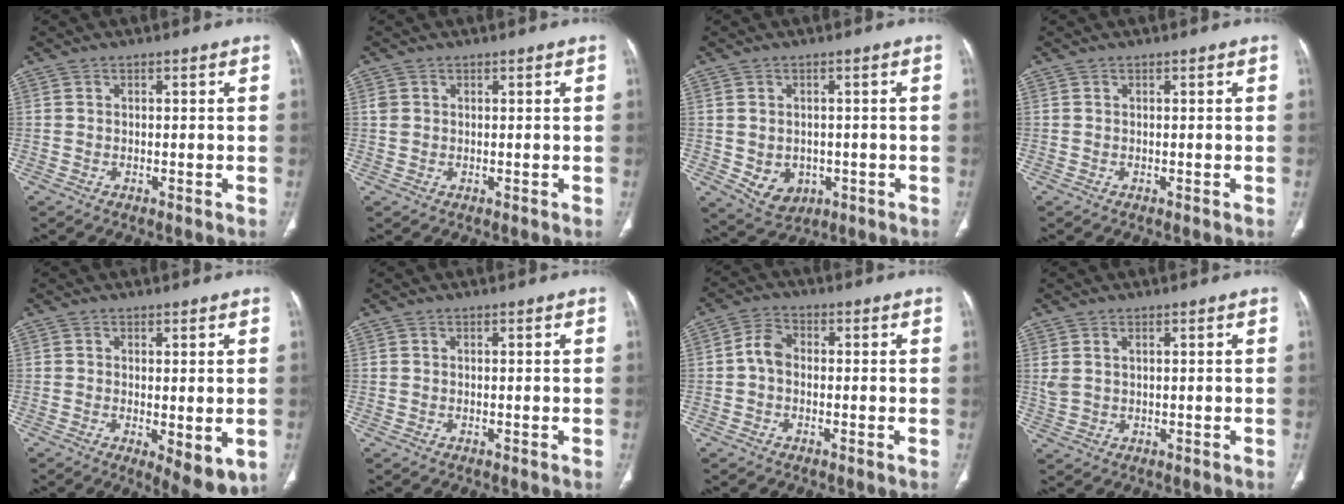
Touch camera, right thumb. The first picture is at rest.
{"total": 1.4, "force": [0.4, 1.2, 0.7], "torque": [-0.010, 0.002, 0.010]}
{"total": 6.4, "force": [-1.4, 5.3, 3.4], "torque": [-0.040, 0.006, -0.002]}
{"total": 0.0}
{"total": 6.8, "force": [-1.4, 2.4, 6.2], "torque": [-0.087, -0.023, -0.013]}
{"total": 0.0}
{"total": 4.2, "force": [-0.4, 3.0, 2.9], "torque": [-0.047, 0.014, -0.017]}
{"total": 3.0, "force": [1.0, 1.8, 2.2], "torque": [-0.054, 0.004, 0.030]}